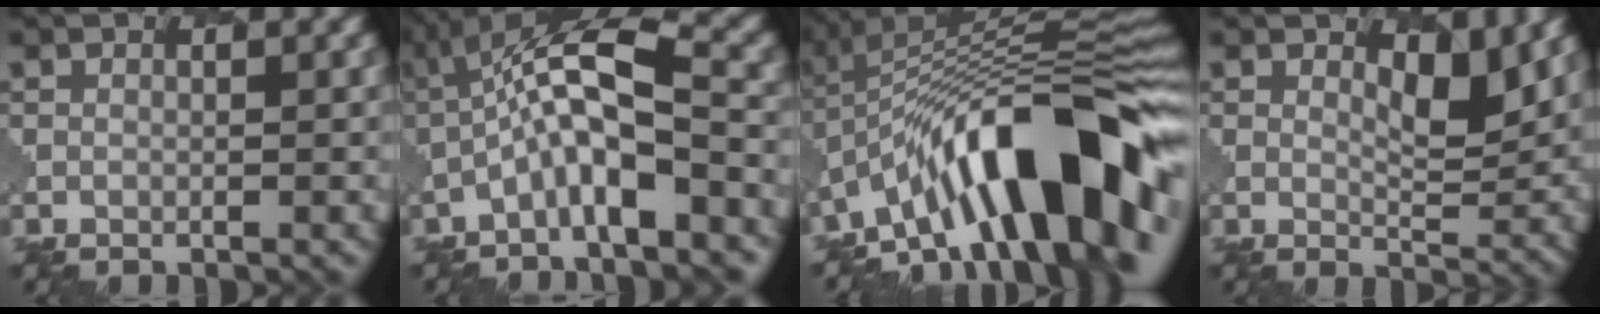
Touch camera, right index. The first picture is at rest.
{"total": 6.8, "force": [-2.1, 1.4, 6.4], "torque": [-0.116, 0.022, -0.045]}
{"total": 13.1, "force": [-6.1, 4.2, 10.8], "torque": [-0.151, 0.027, -0.098]}
{"total": 3.7, "force": [1.8, 1.4, 2.9], "torque": [-0.050, -0.013, 0.036]}